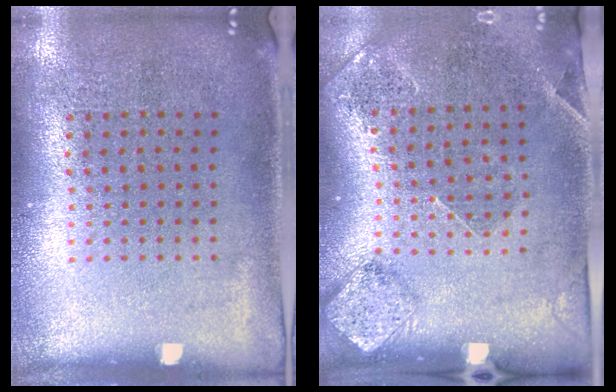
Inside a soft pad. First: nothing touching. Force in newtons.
{"total": 1.5, "press": 1.4, "slide": 0.6}